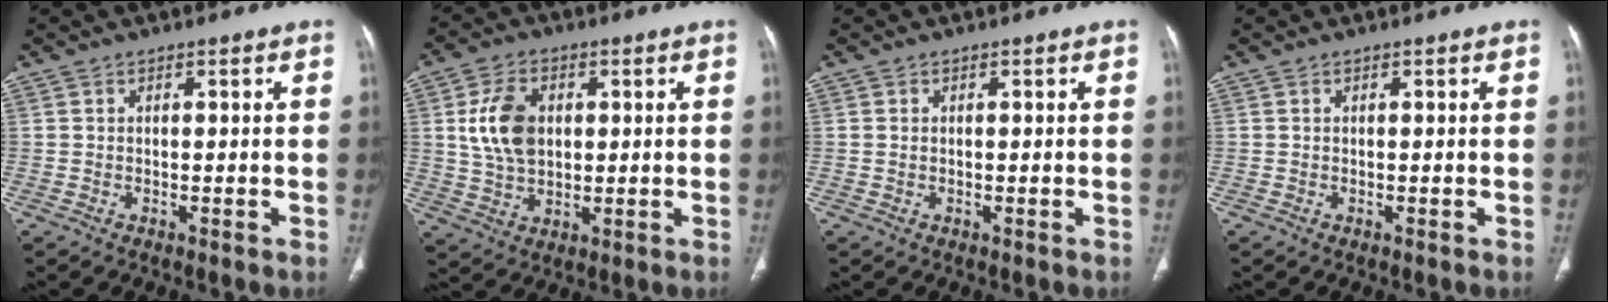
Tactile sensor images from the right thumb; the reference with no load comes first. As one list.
[{"total": 10.1, "force": [1.8, 6.9, 7.1], "torque": [-0.123, -0.002, 0.041]}, {"total": 0.5, "force": [0.1, 0.4, 0.4], "torque": [-0.013, 0.003, 0.003]}, {"total": 0.0}]